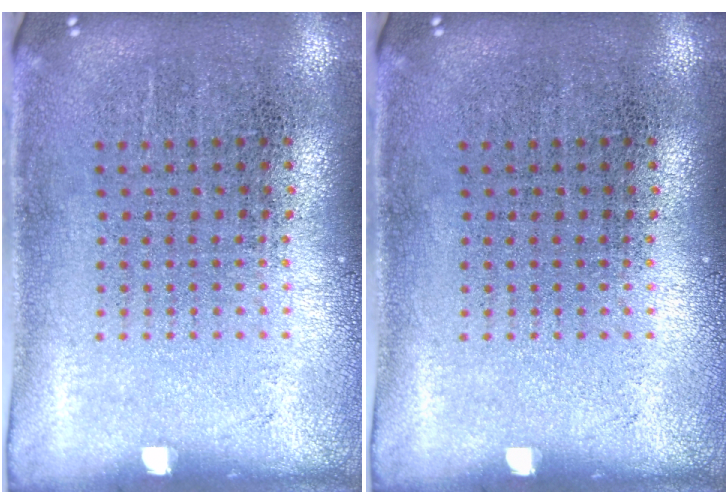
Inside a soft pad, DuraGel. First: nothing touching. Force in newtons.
{"total": 0.0}